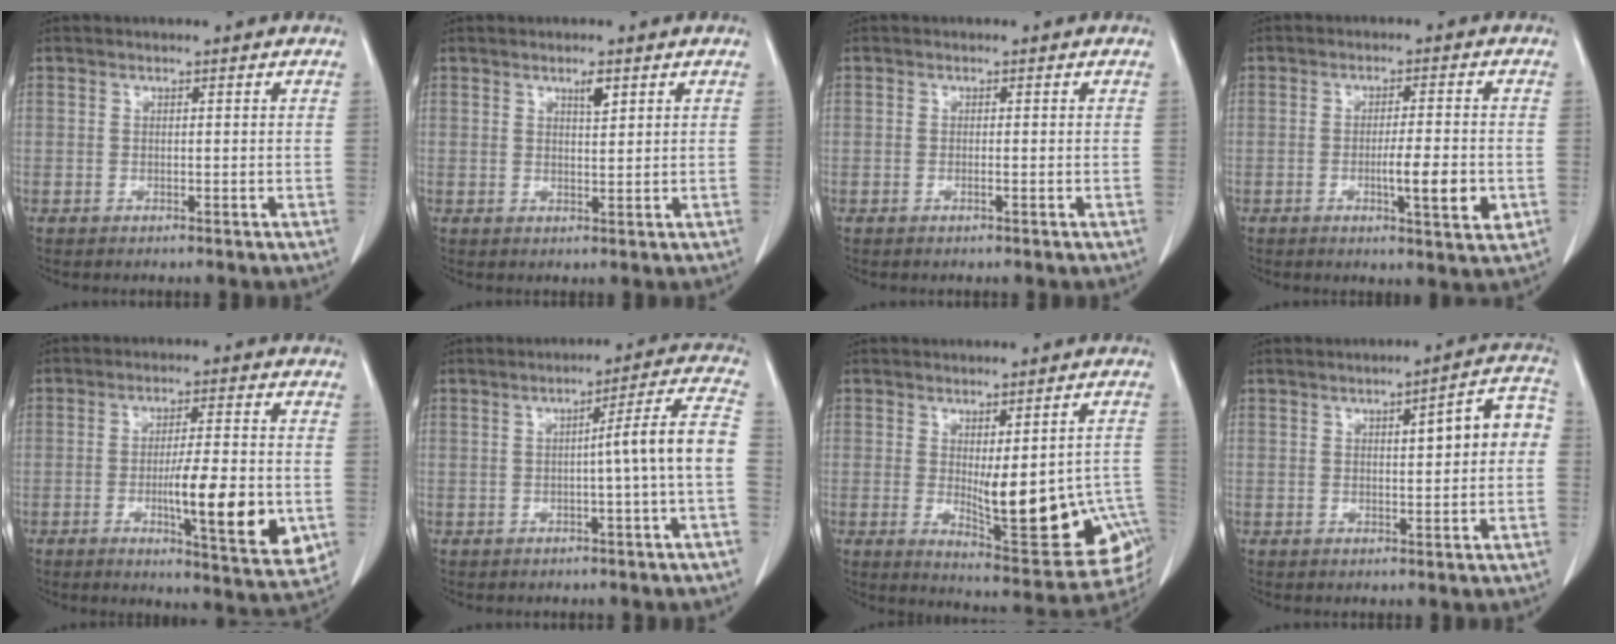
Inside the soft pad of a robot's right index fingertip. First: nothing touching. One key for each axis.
{"total": 2.1, "fx": 1.2, "fy": 0.4, "fz": 1.6, "tx": -0.029, "ty": -0.003, "tz": 0.022}
{"total": 0.5, "fx": -0.3, "fy": -0.1, "fz": 0.4, "tx": -0.009, "ty": 0.000, "tz": -0.005}
{"total": 7.1, "fx": -1.8, "fy": 0.7, "fz": 6.8, "tx": -0.103, "ty": -0.009, "tz": -0.027}
{"total": 13.5, "fx": -3.1, "fy": 1.9, "fz": 13.0, "tx": -0.184, "ty": -0.018, "tz": -0.044}
{"total": 7.9, "fx": -1.2, "fy": -1.5, "fz": 7.7, "tx": -0.101, "ty": 0.016, "tz": -0.017}
{"total": 16.7, "fx": -3.4, "fy": 5.0, "fz": 15.6, "tx": -0.140, "ty": 0.003, "tz": -0.022}
{"total": 7.0, "fx": 0.7, "fy": 1.3, "fz": 6.8, "tx": -0.089, "ty": 0.026, "tz": 0.007}